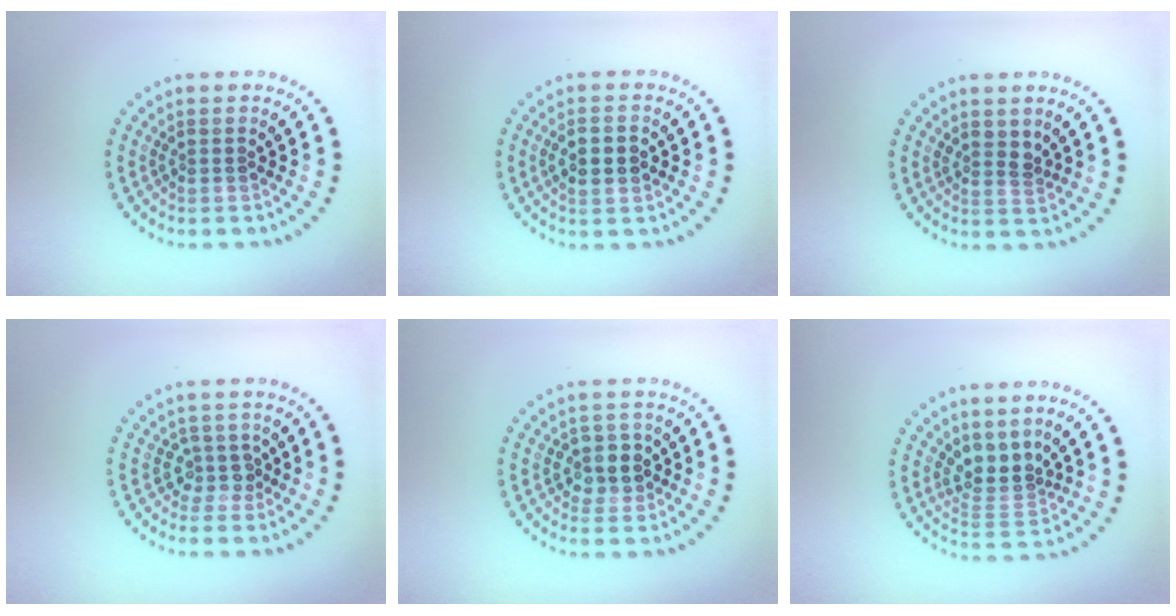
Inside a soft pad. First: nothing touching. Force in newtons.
{"total": 2.7, "press": 2.6, "slide": 0.3}
{"total": 1.3, "press": 1.1, "slide": 0.7}
{"total": 2.0, "press": 1.4, "slide": 1.4}
{"total": 2.8, "press": 2.6, "slide": 1.1}
{"total": 3.1, "press": 2.2, "slide": 2.2}